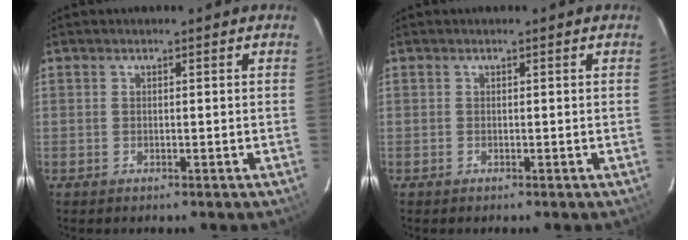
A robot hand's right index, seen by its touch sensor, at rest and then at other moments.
{"total": 0.0}